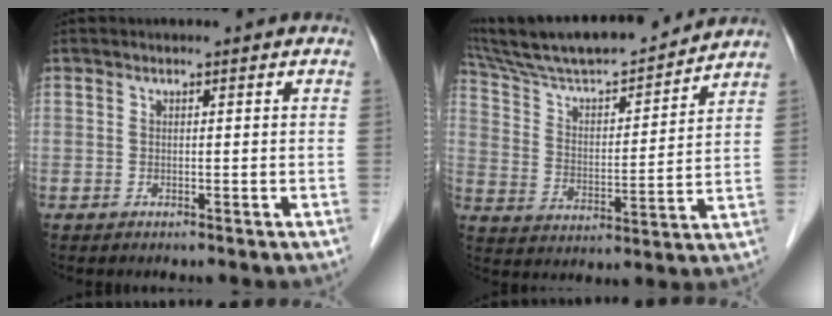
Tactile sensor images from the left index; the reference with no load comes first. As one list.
[{"total": 20.5, "force": [18.6, 2.1, 8.4], "torque": [-0.148, 0.019, 0.301]}]